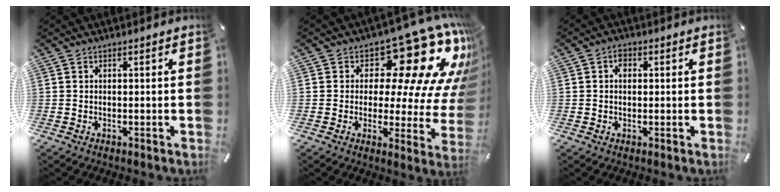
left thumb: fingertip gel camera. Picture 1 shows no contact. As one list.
[{"total": 19.9, "force": [10.5, 9.0, 14.2], "torque": [-0.186, -0.090, 0.169]}, {"total": 2.1, "force": [0.3, 1.6, 1.3], "torque": [-0.019, 0.005, 0.003]}]